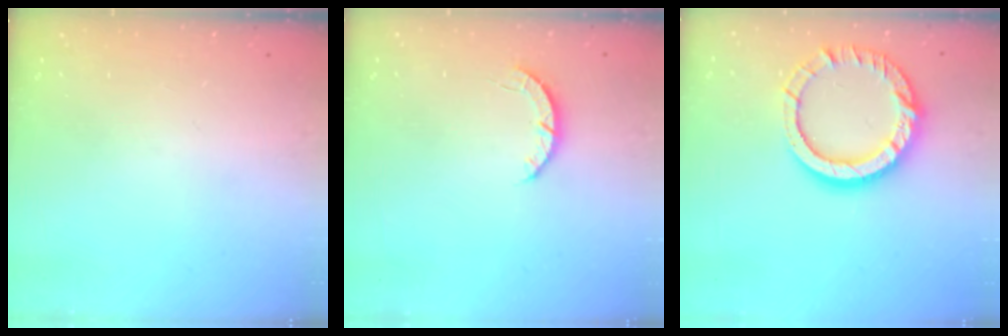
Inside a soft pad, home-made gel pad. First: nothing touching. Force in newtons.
{"total": 2.8, "press": 2.8, "slide": 0.4}
{"total": 15.1, "press": 15.0, "slide": 1.5}